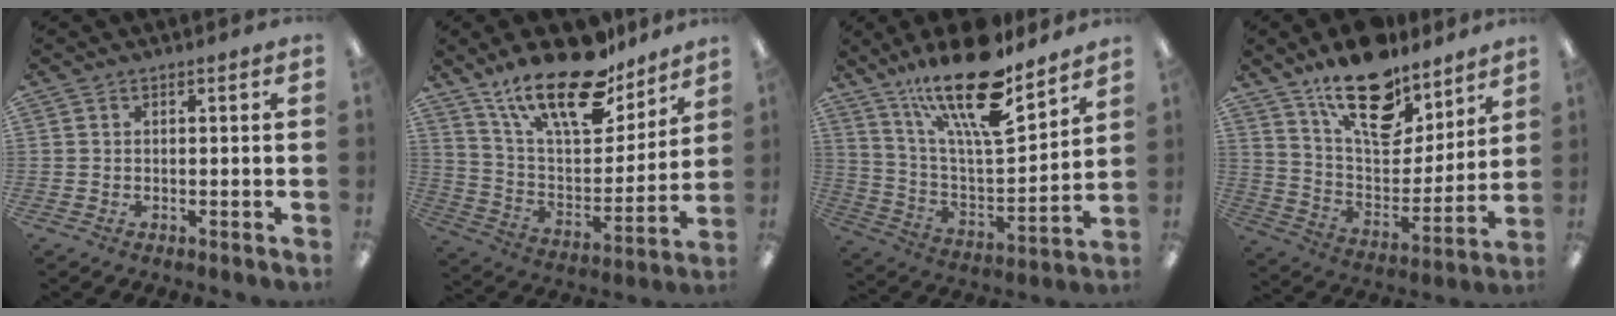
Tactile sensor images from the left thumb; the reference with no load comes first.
{"total": 23.1, "force": [17.0, 8.6, 13.0], "torque": [-0.216, -0.105, 0.293]}
{"total": 23.8, "force": [16.9, 7.2, 15.2], "torque": [-0.265, -0.102, 0.285]}
{"total": 20.9, "force": [15.0, 9.8, 10.8], "torque": [-0.172, -0.099, 0.265]}